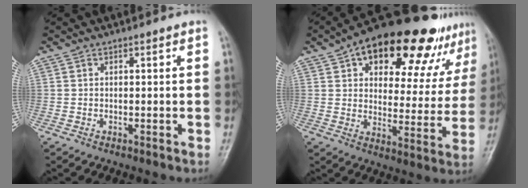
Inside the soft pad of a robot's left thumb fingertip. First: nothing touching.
{"total": 25.4, "force": [15.4, 11.4, 16.7], "torque": [-0.195, -0.015, 0.215]}